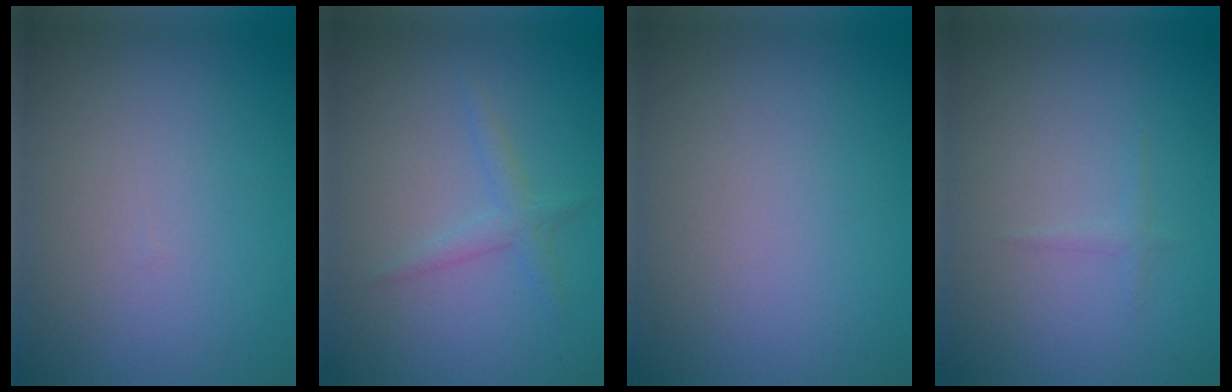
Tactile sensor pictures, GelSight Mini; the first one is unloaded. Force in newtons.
{"total": 1.7, "press": 1.7, "slide": 0.0}
{"total": 0.0}
{"total": 0.6, "press": 0.6, "slide": 0.1}